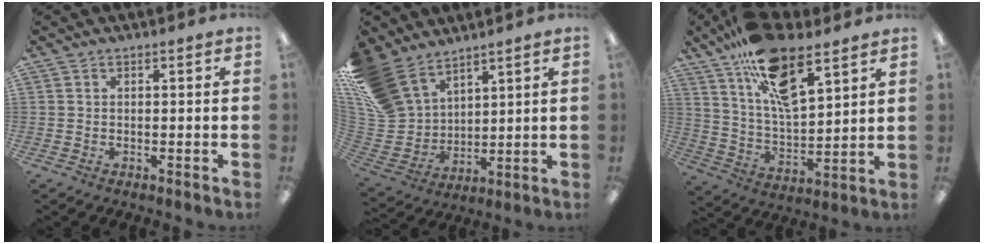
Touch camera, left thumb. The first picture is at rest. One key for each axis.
{"total": 16.8, "fx": 11.2, "fy": 11.2, "fz": 5.5, "tx": -0.163, "ty": -0.070, "tz": 0.221}
{"total": 17.4, "fx": 11.5, "fy": 6.6, "fz": 11.3, "tx": -0.202, "ty": -0.053, "tz": 0.201}